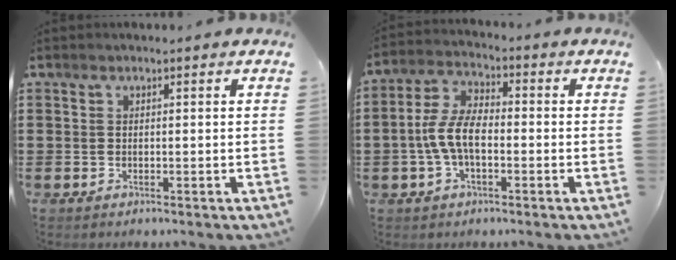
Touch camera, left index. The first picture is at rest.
{"total": 7.3, "force": [-1.7, 3.5, 6.2], "torque": [-0.149, -0.002, -0.039]}